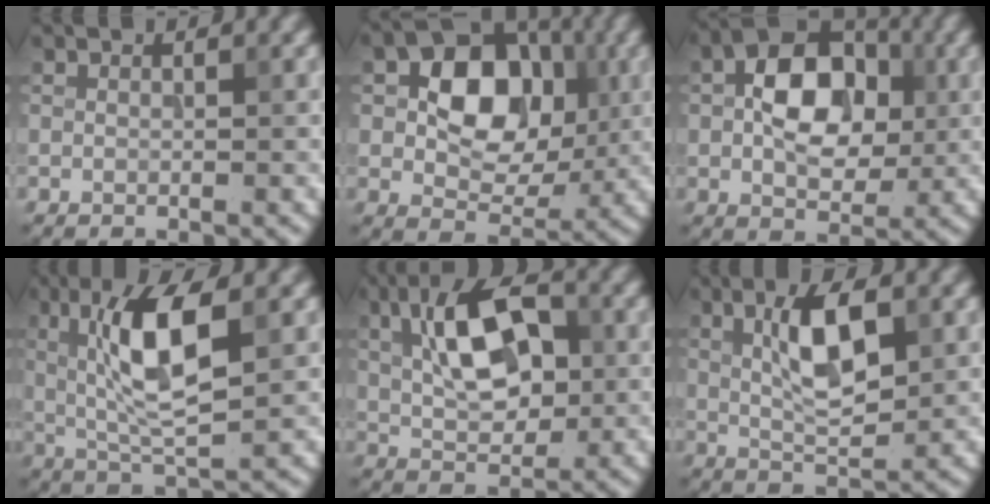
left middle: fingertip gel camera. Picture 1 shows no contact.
{"total": 8.7, "force": [1.0, 6.1, 6.1], "torque": [-0.091, 0.006, 0.008]}
{"total": 8.1, "force": [0.6, 5.2, 6.1], "torque": [-0.095, 0.006, 0.004]}
{"total": 7.4, "force": [1.6, 1.9, 6.9], "torque": [-0.129, 0.002, 0.029]}
{"total": 7.8, "force": [1.5, 4.0, 6.5], "torque": [-0.110, 0.015, 0.020]}
{"total": 5.5, "force": [1.3, 1.9, 5.0], "torque": [-0.094, 0.004, 0.025]}